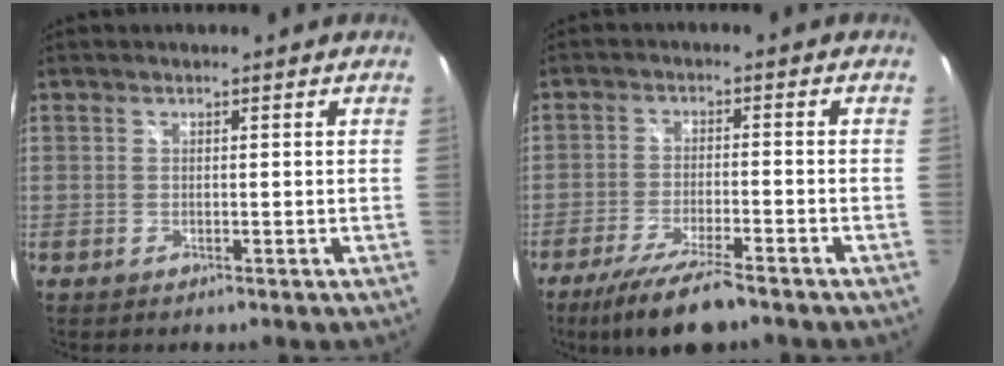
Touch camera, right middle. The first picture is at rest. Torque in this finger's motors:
{"motor_torque": [1.10, -1.04, 0.50, 0.11]}